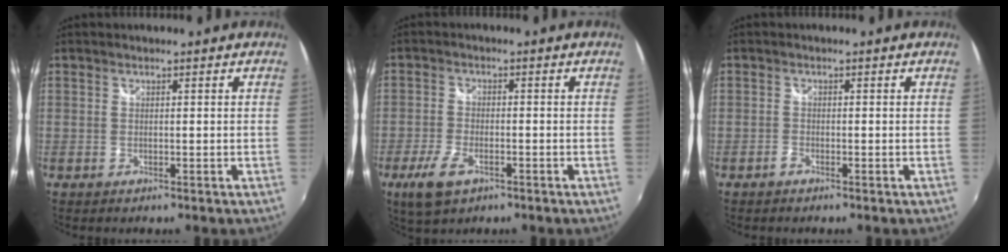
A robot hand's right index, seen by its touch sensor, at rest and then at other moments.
{"total": 6.9, "force": [-3.8, 3.1, 4.9], "torque": [-0.122, -0.011, -0.069]}
{"total": 0.7, "force": [-0.7, 0.0, 0.3], "torque": [-0.007, 0.001, -0.015]}